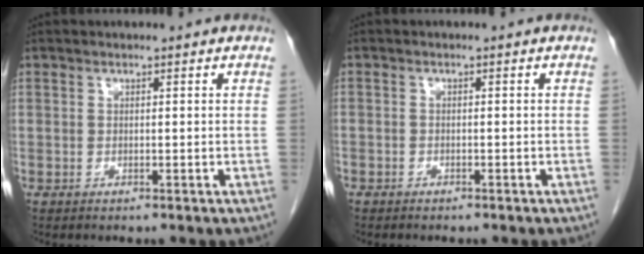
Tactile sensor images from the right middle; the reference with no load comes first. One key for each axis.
{"total": 1.4, "fx": -1.1, "fy": 0.7, "fz": 0.3, "tx": -0.006, "ty": 0.002, "tz": -0.014}